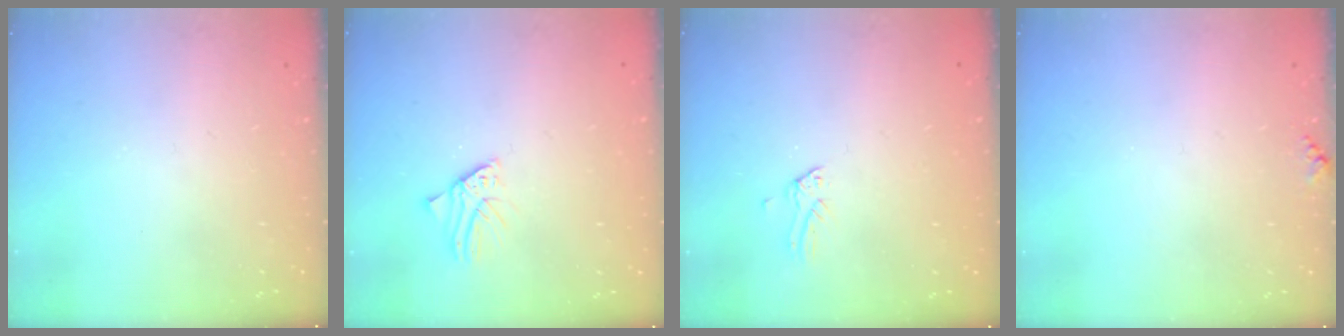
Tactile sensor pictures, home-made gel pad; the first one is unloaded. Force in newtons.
{"total": 1.6, "press": 1.6, "slide": 0.2}
{"total": 0.0}
{"total": 4.5, "press": 4.5, "slide": 0.4}